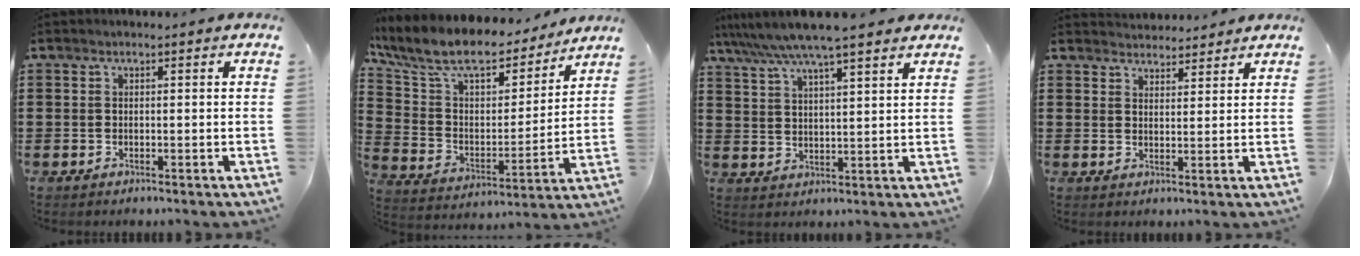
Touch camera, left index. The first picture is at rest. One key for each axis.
{"total": 10.2, "fx": 8.5, "fy": 3.2, "fz": 4.6, "tx": -0.129, "ty": -0.054, "tz": 0.147}
{"total": 7.1, "fx": 6.1, "fy": 0.1, "fz": 3.7, "tx": -0.090, "ty": -0.021, "tz": 0.106}
{"total": 3.0, "fx": 2.9, "fy": 0.5, "fz": -0.3, "tx": -0.004, "ty": -0.007, "tz": 0.057}